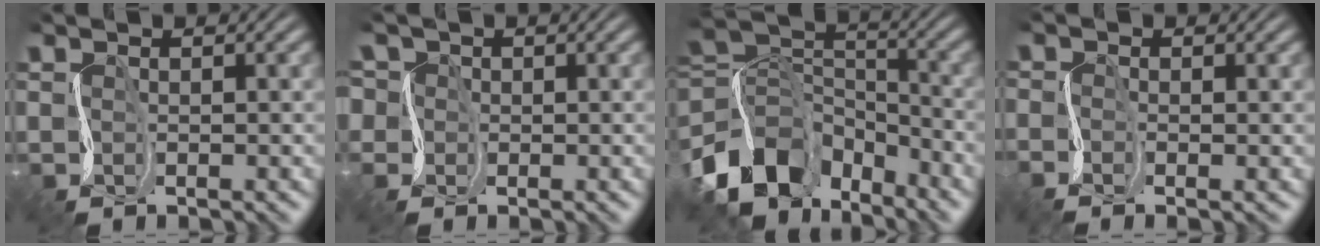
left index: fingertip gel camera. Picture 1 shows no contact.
{"total": 4.0, "force": [0.7, 3.7, 1.3], "torque": [-0.028, 0.026, -0.021]}
{"total": 11.6, "force": [-6.8, 7.2, 6.2], "torque": [-0.117, 0.012, -0.146]}
{"total": 1.2, "force": [-0.7, 0.2, 0.9], "torque": [-0.017, -0.002, -0.019]}